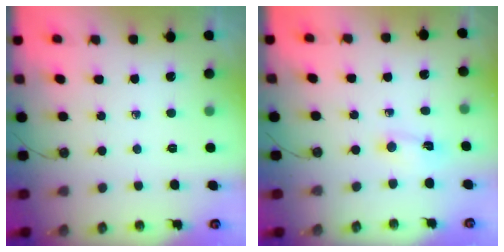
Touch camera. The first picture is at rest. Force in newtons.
{"total": 1.4, "press": 1.2, "slide": 0.7}